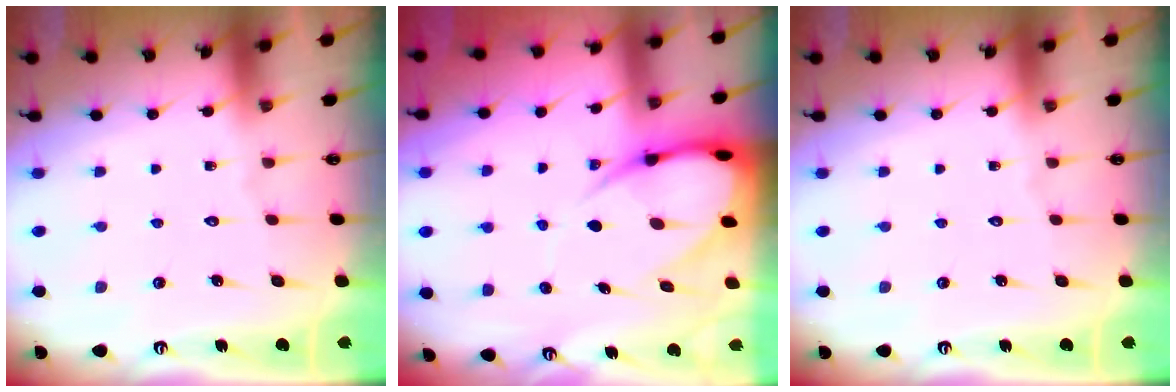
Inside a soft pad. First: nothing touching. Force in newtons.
{"total": 12.0, "press": 12.0, "slide": 1.2}
{"total": 0.0}